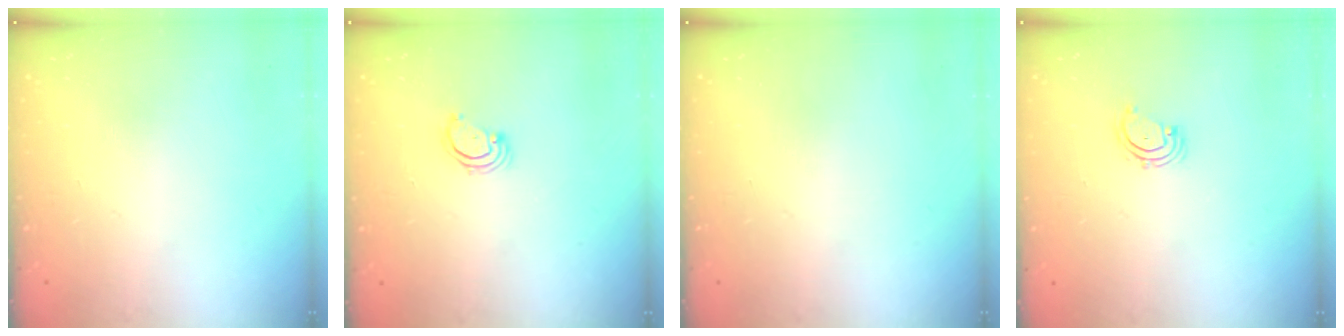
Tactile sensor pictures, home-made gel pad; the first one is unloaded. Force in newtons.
{"total": 2.3, "press": 2.3, "slide": 0.2}
{"total": 0.0}
{"total": 2.3, "press": 2.3, "slide": 0.5}